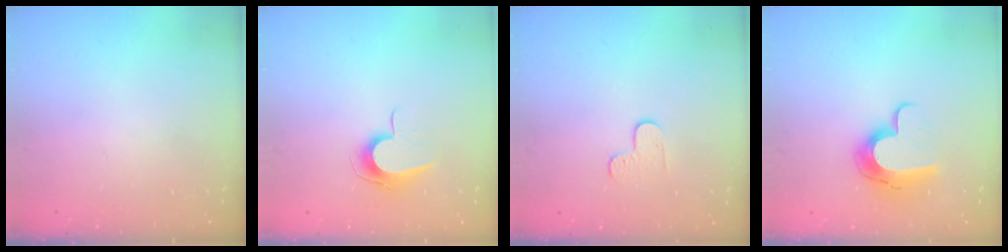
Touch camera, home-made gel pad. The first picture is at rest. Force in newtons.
{"total": 8.4, "press": 8.3, "slide": 0.7}
{"total": 5.5, "press": 5.5, "slide": 0.5}
{"total": 12.1, "press": 12.0, "slide": 0.9}